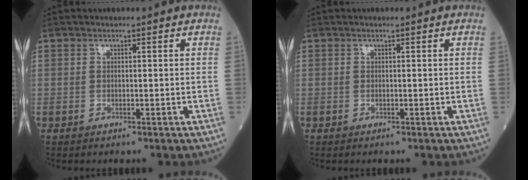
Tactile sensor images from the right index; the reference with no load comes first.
{"total": 0.0}